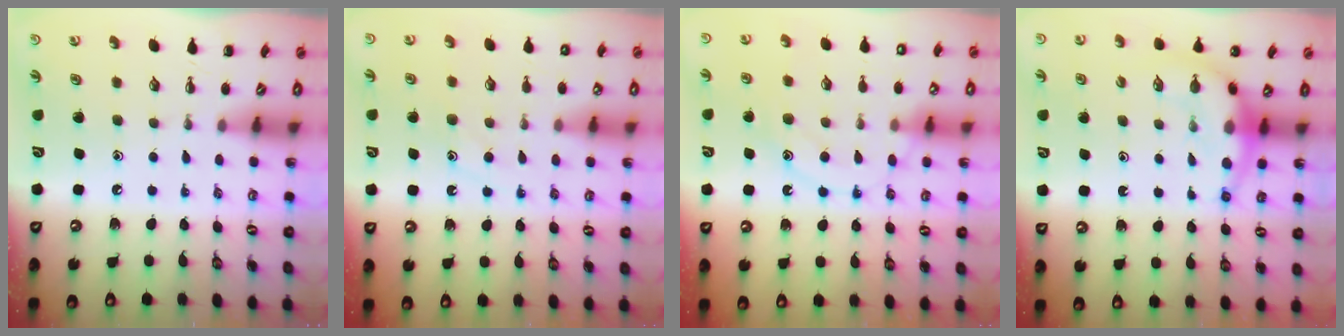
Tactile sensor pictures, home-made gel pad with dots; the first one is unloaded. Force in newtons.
{"total": 10.0, "press": 9.9, "slide": 0.7}
{"total": 12.8, "press": 12.8, "slide": 0.7}
{"total": 9.2, "press": 9.0, "slide": 1.6}